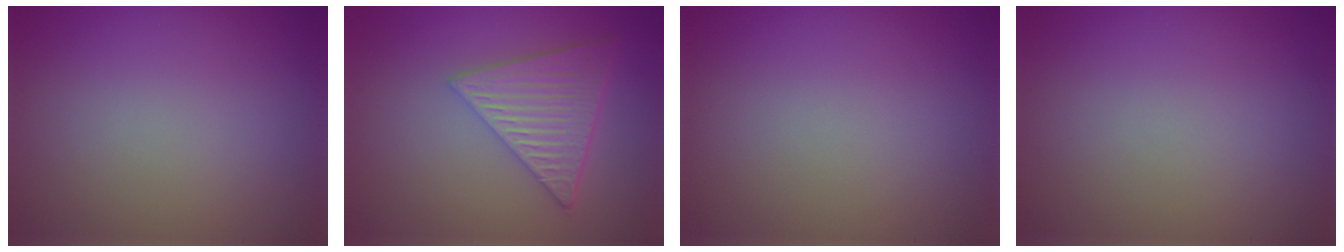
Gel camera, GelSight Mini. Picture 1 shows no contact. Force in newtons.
{"total": 6.8, "press": 4.9, "slide": 4.7}
{"total": 0.0}
{"total": 0.0}